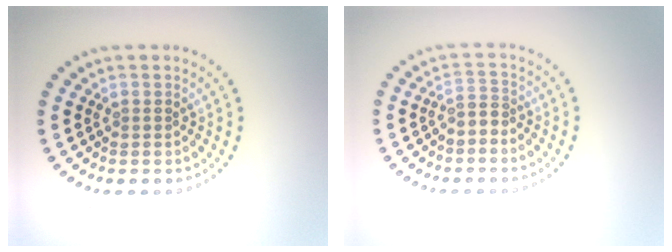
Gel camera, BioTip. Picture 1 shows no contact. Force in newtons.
{"total": 1.5, "press": 1.3, "slide": 0.8}